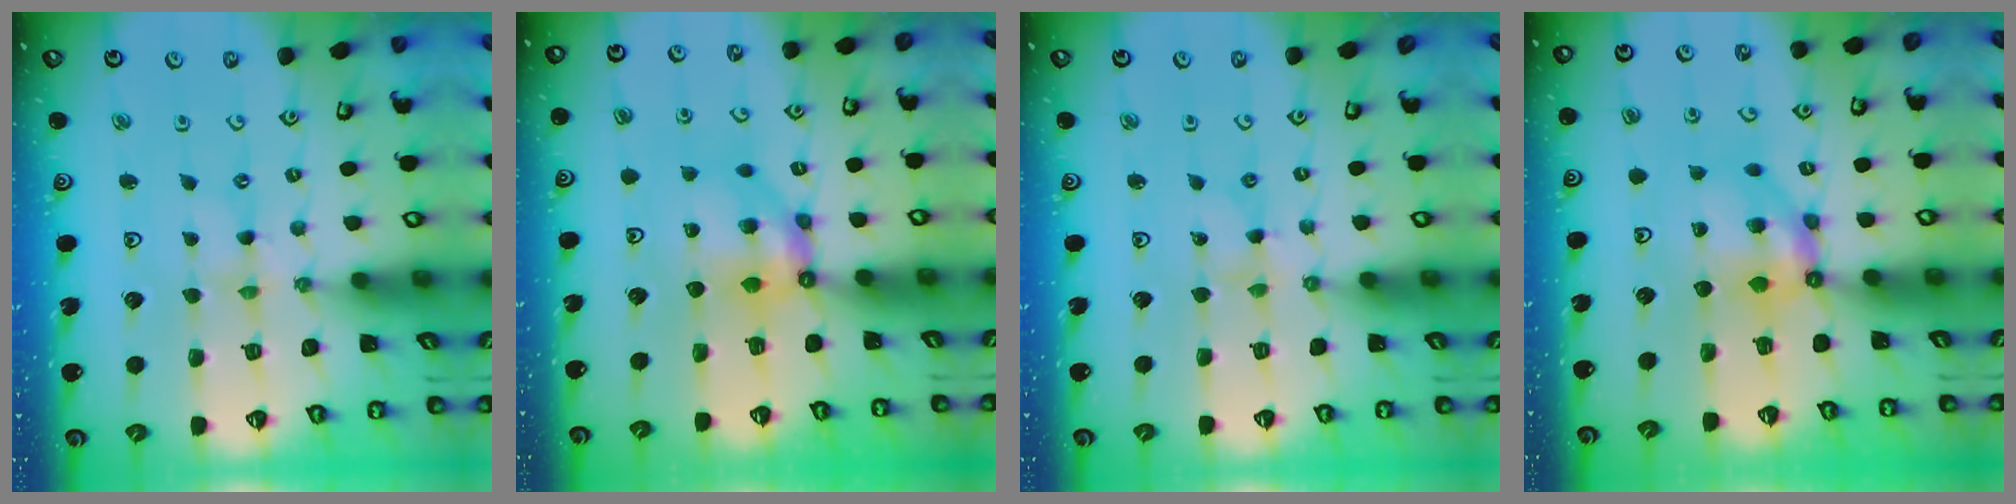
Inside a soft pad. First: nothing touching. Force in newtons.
{"total": 7.3, "press": 7.2, "slide": 0.6}
{"total": 0.8, "press": 0.8, "slide": 0.1}
{"total": 7.3, "press": 7.3, "slide": 0.5}